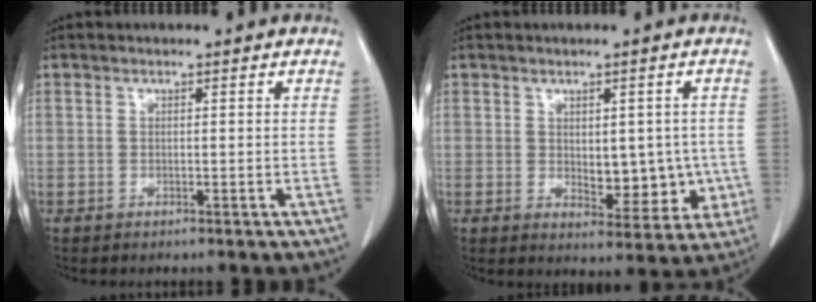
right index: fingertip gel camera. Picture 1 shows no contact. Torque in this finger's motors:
{"motor_torque": [0.18, 0.08, 0.10, 0.01]}